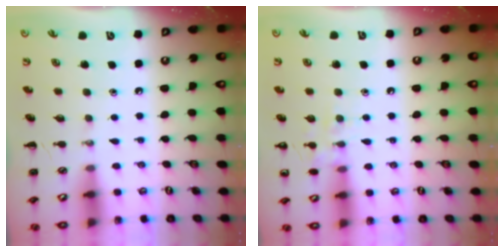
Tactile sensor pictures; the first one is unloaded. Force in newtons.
{"total": 6.8, "press": 6.7, "slide": 1.2}